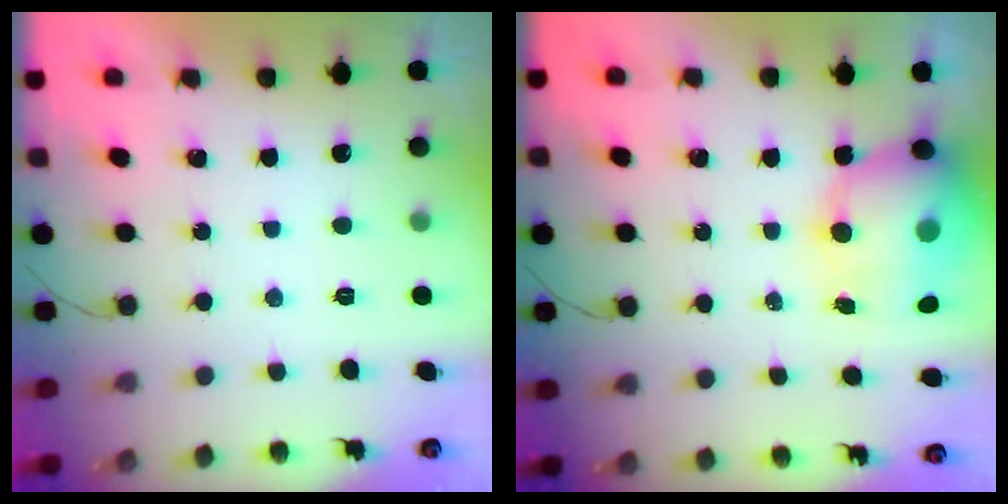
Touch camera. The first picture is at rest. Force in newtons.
{"total": 14.5, "press": 14.1, "slide": 3.4}